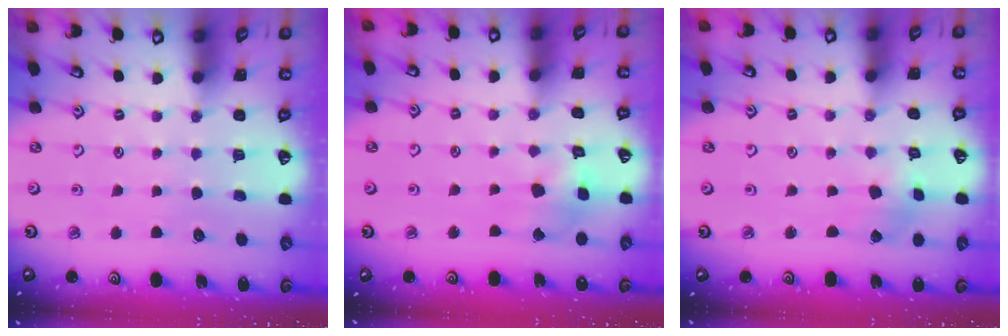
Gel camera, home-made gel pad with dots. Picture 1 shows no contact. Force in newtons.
{"total": 10.8, "press": 10.7, "slide": 1.6}
{"total": 0.9, "press": 0.8, "slide": 0.2}